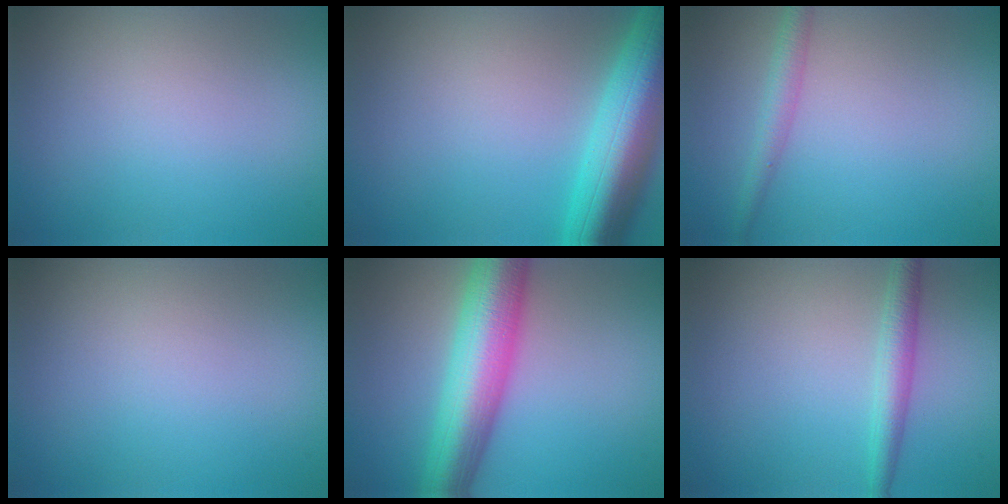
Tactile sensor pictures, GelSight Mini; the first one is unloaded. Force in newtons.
{"total": 9.4, "press": 9.4, "slide": 0.5}
{"total": 2.0, "press": 2.0, "slide": 0.1}
{"total": 0.0}
{"total": 8.9, "press": 8.9, "slide": 0.3}
{"total": 2.5, "press": 2.5, "slide": 0.1}